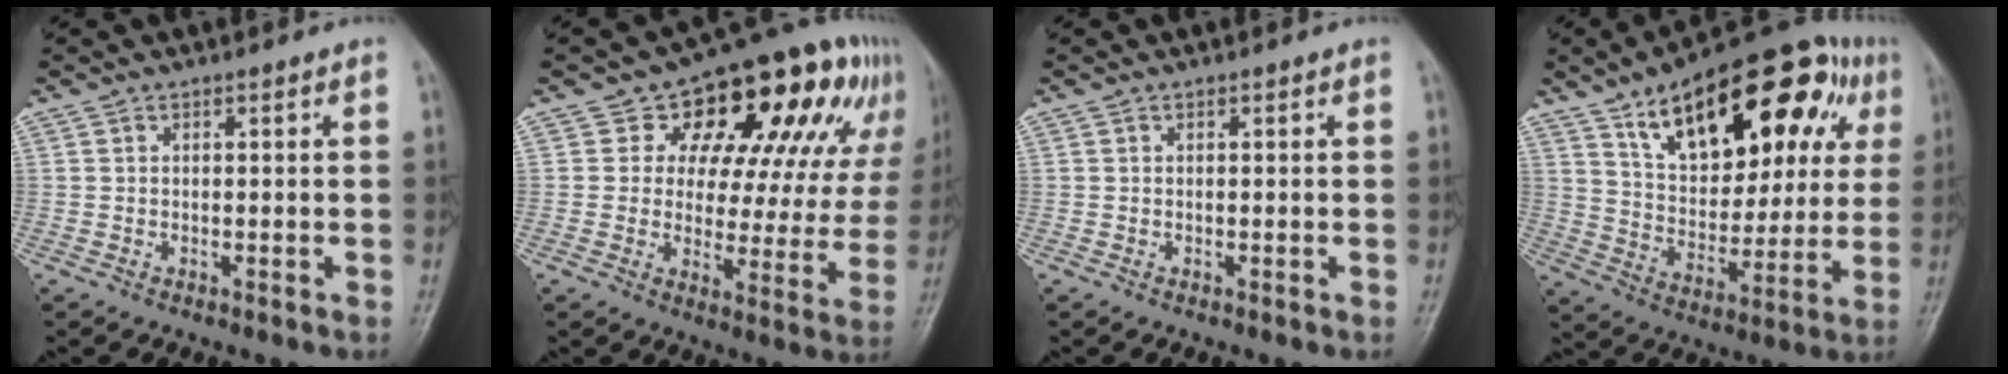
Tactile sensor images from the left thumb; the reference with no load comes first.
{"total": 21.4, "force": [10.5, 12.4, 13.9], "torque": [-0.128, -0.004, 0.135]}
{"total": 0.0}
{"total": 27.3, "force": [12.0, 13.9, 20.2], "torque": [-0.254, 0.002, 0.187]}